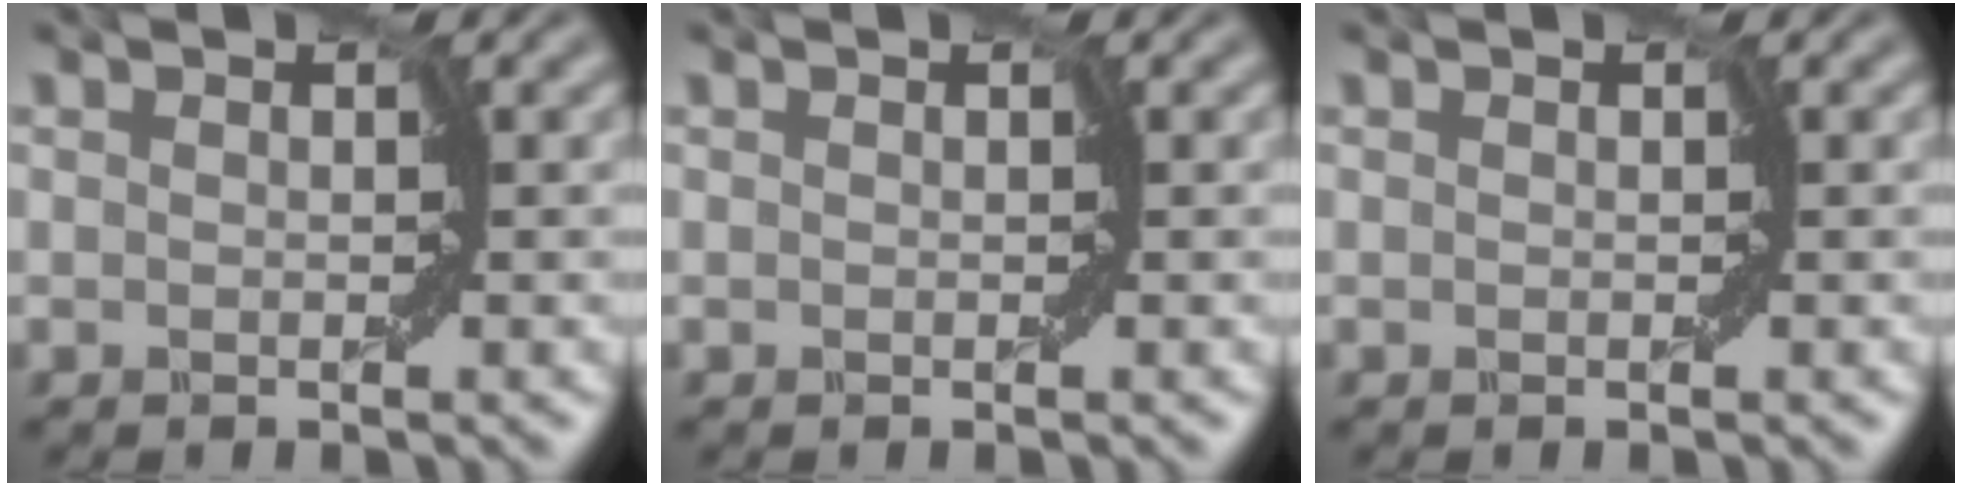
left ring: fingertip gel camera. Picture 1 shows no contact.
{"total": 0.0}
{"total": 0.0}